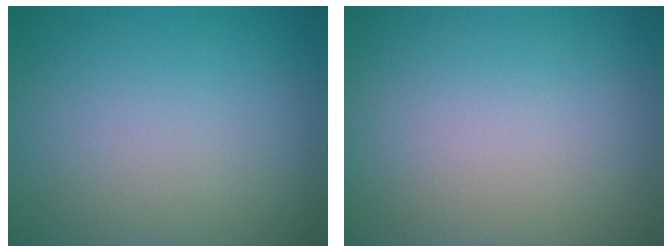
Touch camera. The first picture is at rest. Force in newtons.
{"total": 0.0}